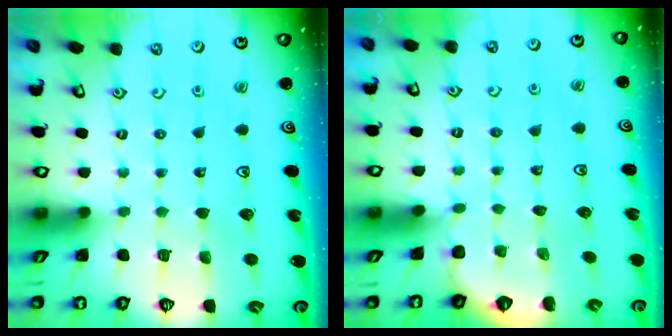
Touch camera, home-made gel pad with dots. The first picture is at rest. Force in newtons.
{"total": 1.4, "press": 1.4, "slide": 0.1}